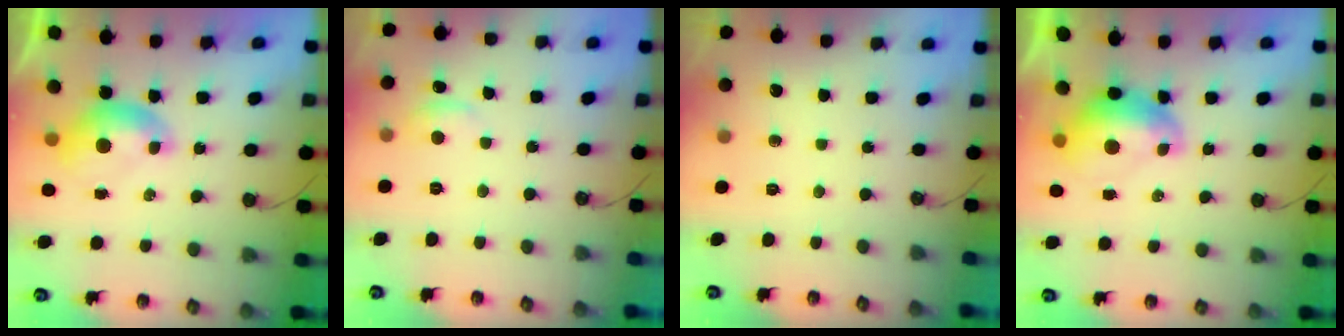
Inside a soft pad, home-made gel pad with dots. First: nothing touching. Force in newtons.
{"total": 0.9, "press": 0.2, "slide": 0.9}
{"total": 0.0}
{"total": 2.2, "press": 2.1, "slide": 0.7}